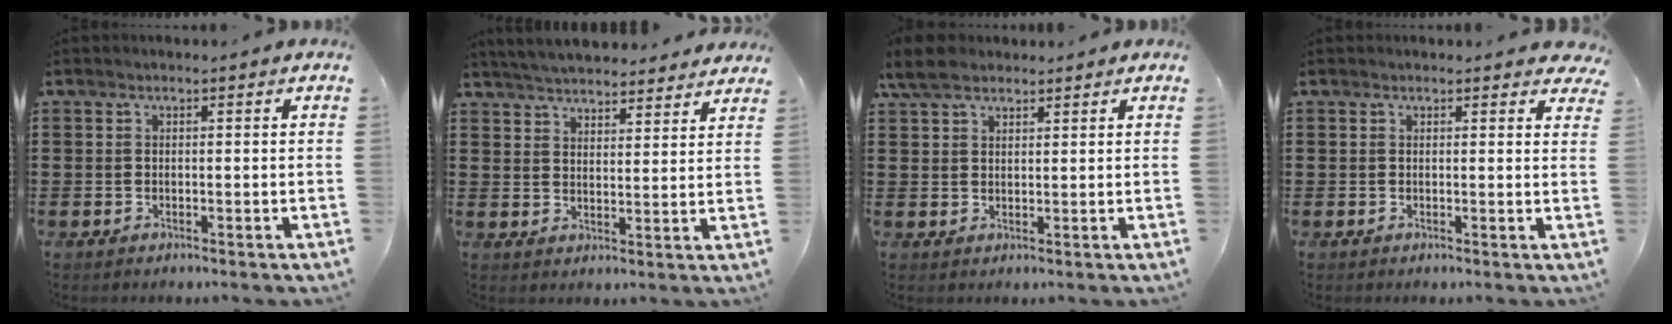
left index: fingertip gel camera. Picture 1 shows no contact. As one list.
[{"total": 4.8, "force": [4.8, 0.2, 0.4], "torque": [-0.027, -0.022, 0.086]}, {"total": 5.0, "force": [3.6, 2.3, 2.6], "torque": [-0.054, 0.002, 0.067]}, {"total": 1.4, "force": [1.3, 0.5, 0.4], "torque": [-0.004, 0.002, 0.023]}]